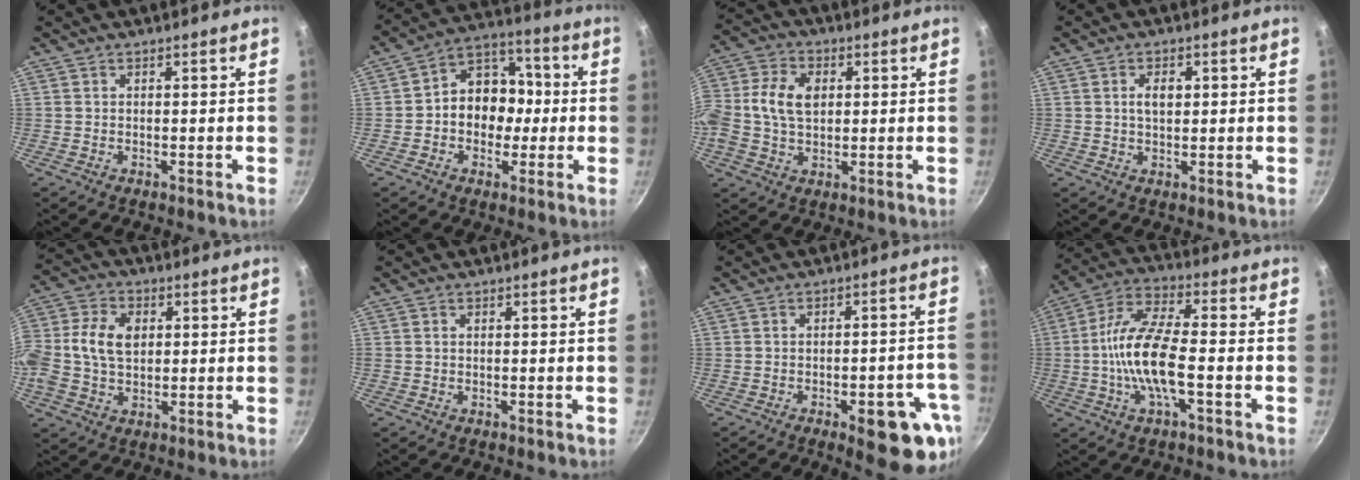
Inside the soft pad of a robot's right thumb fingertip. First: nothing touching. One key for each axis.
{"total": 12.3, "fx": -0.8, "fy": 10.0, "fz": 7.1, "tx": -0.051, "ty": 0.038, "tz": -0.031}
{"total": 10.7, "fx": 1.2, "fy": 7.5, "fz": 7.6, "tx": -0.141, "ty": 0.019, "tz": 0.009}
{"total": 3.6, "fx": 0.7, "fy": 2.1, "fz": 2.7, "tx": -0.034, "ty": 0.002, "tz": 0.011}
{"total": 11.6, "fx": 1.1, "fy": 8.2, "fz": 8.1, "tx": -0.156, "ty": 0.020, "tz": 0.009}
{"total": 0.0}
{"total": 13.0, "fx": -5.4, "fy": 4.7, "fz": 10.8, "tx": -0.094, "ty": 0.023, "tz": -0.063}
{"total": 13.3, "fx": -2.6, "fy": 4.5, "fz": 12.3, "tx": -0.242, "ty": 0.030, "tz": -0.063}